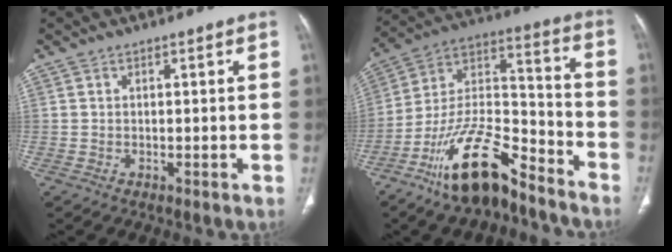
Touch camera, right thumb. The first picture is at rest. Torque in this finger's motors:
{"motor_torque": [0.23, 0.41, 1.59, -1.18, 0.16]}